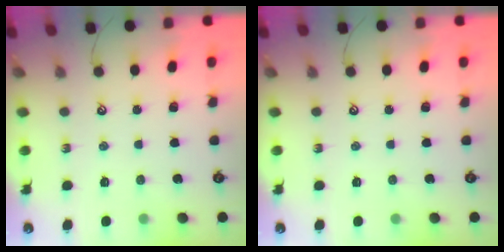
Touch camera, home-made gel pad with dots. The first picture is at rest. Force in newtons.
{"total": 0.0}